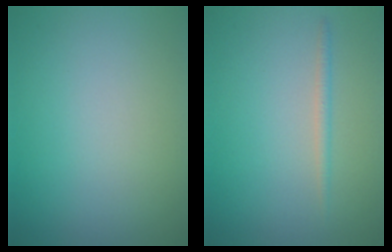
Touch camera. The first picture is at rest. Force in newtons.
{"total": 1.1, "press": 1.1, "slide": 0.0}